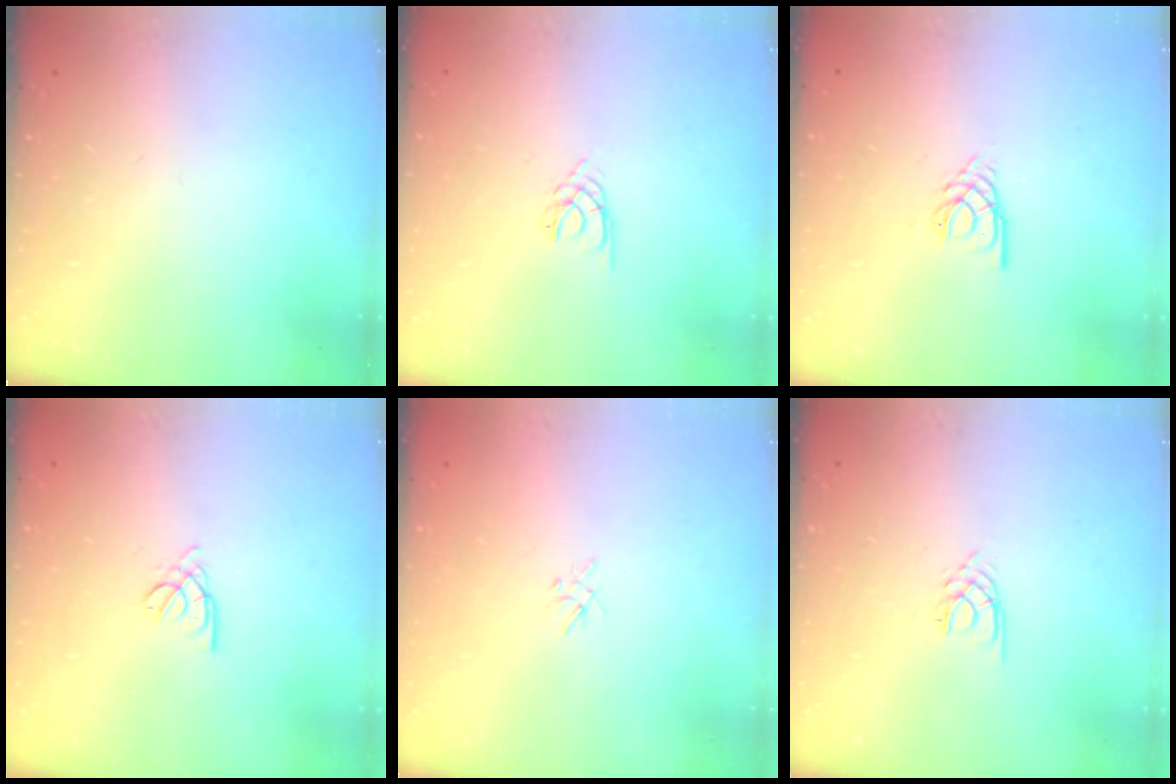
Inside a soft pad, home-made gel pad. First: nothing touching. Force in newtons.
{"total": 1.6, "press": 1.6, "slide": 0.3}
{"total": 2.8, "press": 2.8, "slide": 0.3}
{"total": 2.2, "press": 2.1, "slide": 0.6}
{"total": 2.0, "press": 2.0, "slide": 0.4}
{"total": 2.1, "press": 2.0, "slide": 0.3}